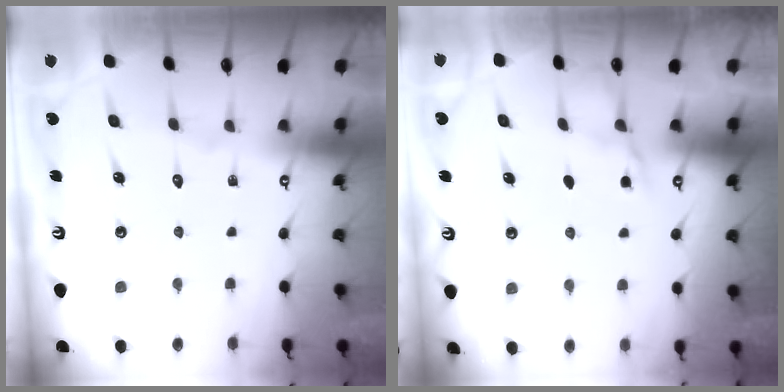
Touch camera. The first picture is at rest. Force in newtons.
{"total": 3.3, "press": 3.3, "slide": 0.5}